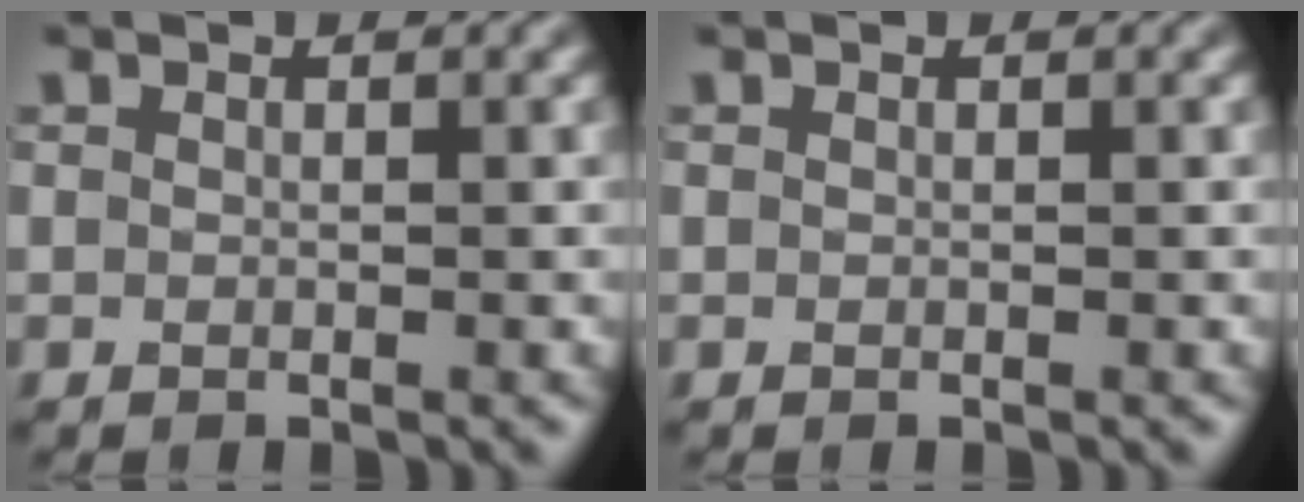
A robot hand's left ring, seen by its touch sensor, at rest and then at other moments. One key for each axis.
{"total": 0.0}